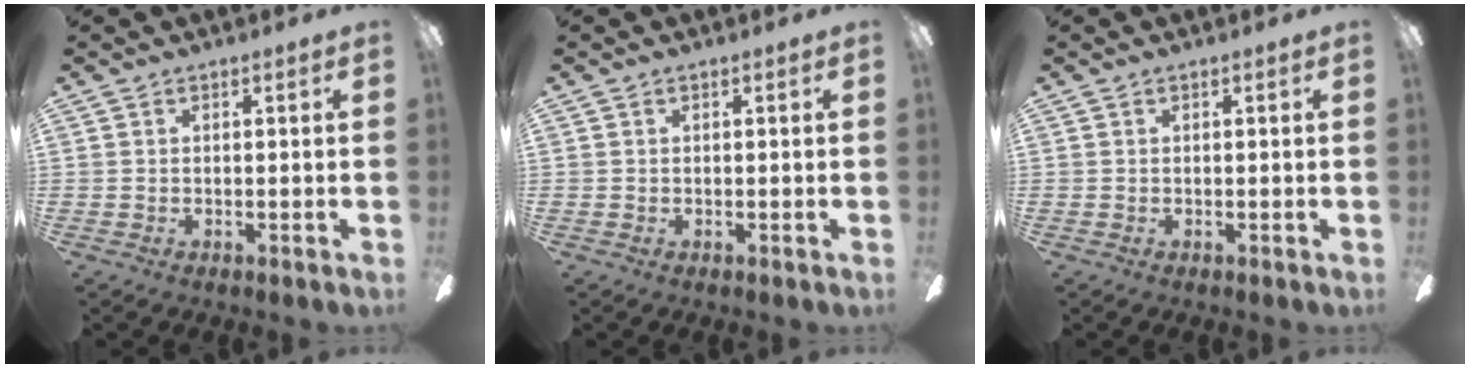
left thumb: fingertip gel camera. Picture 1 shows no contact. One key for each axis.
{"total": 0.0}
{"total": 0.0}